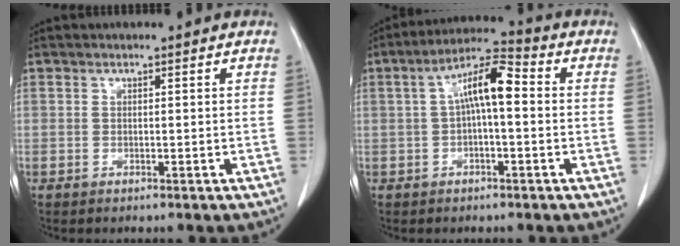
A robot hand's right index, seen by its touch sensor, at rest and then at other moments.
{"total": 8.2, "force": [0.7, 2.0, 7.9], "torque": [-0.143, 0.032, 0.006]}